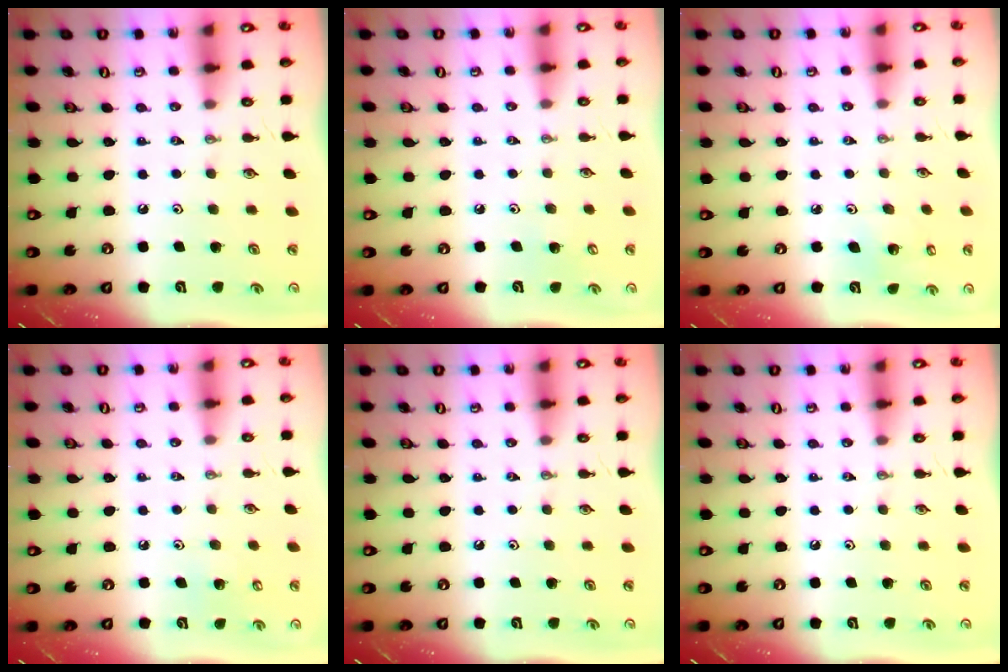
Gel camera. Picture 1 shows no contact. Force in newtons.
{"total": 3.8, "press": 3.7, "slide": 0.4}
{"total": 3.9, "press": 3.8, "slide": 0.5}
{"total": 4.2, "press": 4.2, "slide": 0.4}
{"total": 0.0}
{"total": 0.0}